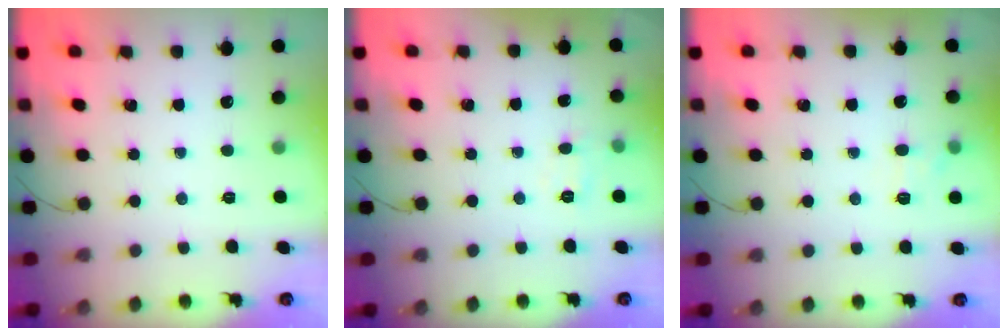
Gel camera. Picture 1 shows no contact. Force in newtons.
{"total": 6.4, "press": 6.3, "slide": 1.4}
{"total": 7.5, "press": 7.4, "slide": 1.6}